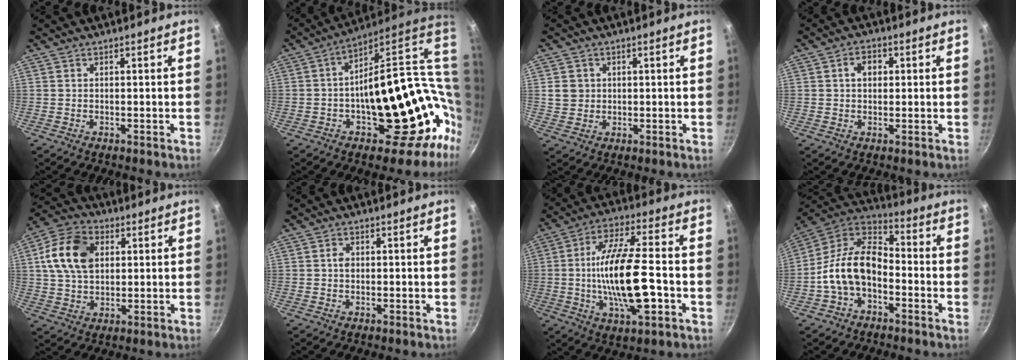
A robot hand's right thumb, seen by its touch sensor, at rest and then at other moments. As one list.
[{"total": 27.0, "force": [4.1, 14.8, 22.2], "torque": [-0.263, -0.002, 0.088]}, {"total": 4.1, "force": [0.7, 3.8, 1.4], "torque": [-0.011, 0.003, 0.016]}, {"total": 4.0, "force": [0.8, 3.0, 2.5], "torque": [-0.021, 0.009, 0.009]}, {"total": 13.4, "force": [3.2, 9.4, 9.1], "torque": [-0.149, 0.007, 0.046]}, {"total": 1.5, "force": [0.1, 1.2, 0.9], "torque": [-0.014, 0.004, 0.000]}, {"total": 18.8, "force": [-3.1, 6.4, 17.4], "torque": [-0.309, 0.018, -0.060]}, {"total": 14.0, "force": [-3.9, 8.9, 10.1], "torque": [-0.167, 0.058, -0.093]}]